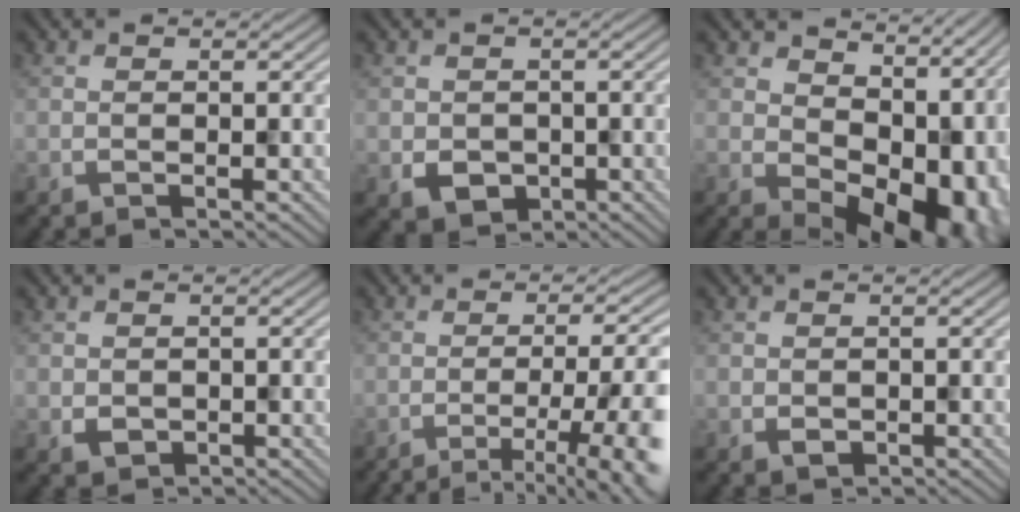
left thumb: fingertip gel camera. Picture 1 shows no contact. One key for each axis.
{"total": 2.8, "fx": -0.9, "fy": 2.6, "fz": 0.6, "tx": -0.014, "ty": -0.012, "tz": -0.013}
{"total": 11.5, "fx": 3.1, "fy": 7.8, "fz": 7.8, "tx": -0.082, "ty": -0.020, "tz": 0.080}
{"total": 1.8, "fx": -0.4, "fy": 1.7, "fz": 0.3, "tx": -0.010, "ty": -0.005, "tz": -0.001}
{"total": 10.0, "fx": -4.2, "fy": 2.6, "fz": 8.8, "tx": -0.100, "ty": 0.003, "tz": -0.052}
{"total": 1.5, "fx": -0.4, "fy": 1.4, "fz": 0.4, "tx": -0.011, "ty": -0.003, "tz": 0.000}